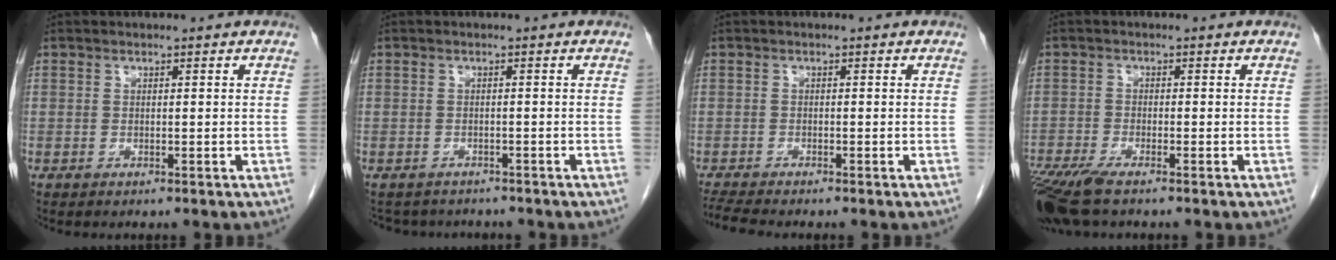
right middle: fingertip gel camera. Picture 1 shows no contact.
{"total": 5.5, "force": [-5.1, 2.1, 0.6], "torque": [-0.005, 0.002, -0.065]}
{"total": 3.3, "force": [-3.1, -0.5, 1.0], "torque": [-0.025, -0.016, -0.056]}
{"total": 6.9, "force": [-5.3, 1.0, 4.4], "torque": [-0.085, -0.018, -0.098]}